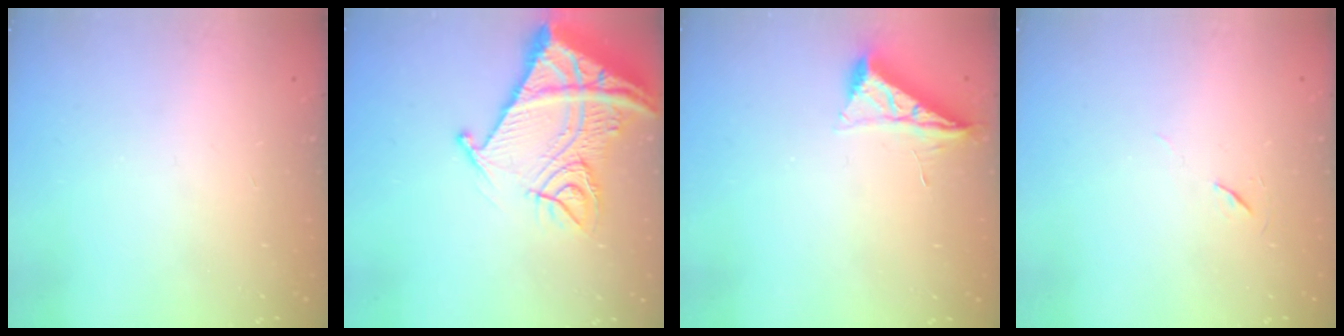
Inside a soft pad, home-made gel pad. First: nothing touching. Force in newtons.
{"total": 19.6, "press": 19.5, "slide": 2.1}
{"total": 6.8, "press": 6.8, "slide": 0.9}
{"total": 5.7, "press": 5.2, "slide": 2.4}